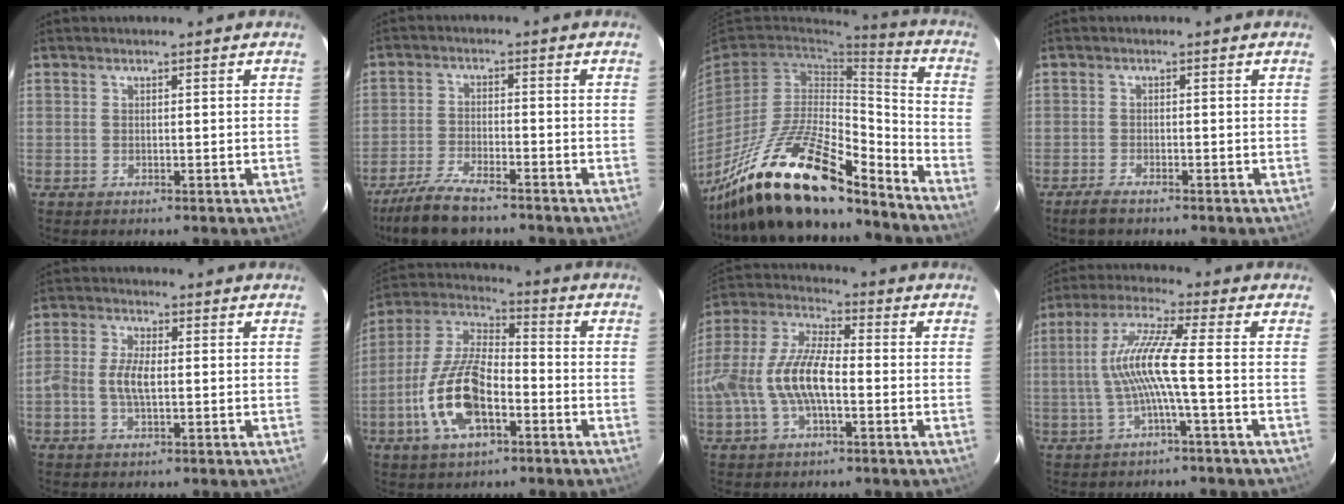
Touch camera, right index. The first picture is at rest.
{"total": 10.4, "force": [-8.5, 2.6, 5.3], "torque": [-0.133, -0.021, -0.155]}
{"total": 24.5, "force": [-18.2, 6.9, 14.9], "torque": [-0.274, -0.022, -0.313]}
{"total": 2.7, "force": [-2.2, 0.6, 1.5], "torque": [-0.044, -0.004, -0.044]}
{"total": 4.9, "force": [-0.6, 2.0, 4.4], "torque": [-0.093, 0.006, -0.015]}
{"total": 15.3, "force": [-5.6, 6.5, 12.7], "torque": [-0.271, -0.002, -0.108]}
{"total": 13.9, "force": [-3.0, 5.4, 12.4], "torque": [-0.261, 0.004, -0.059]}
{"total": 9.5, "force": [-1.5, -0.6, 9.4], "torque": [-0.192, 0.006, -0.025]}